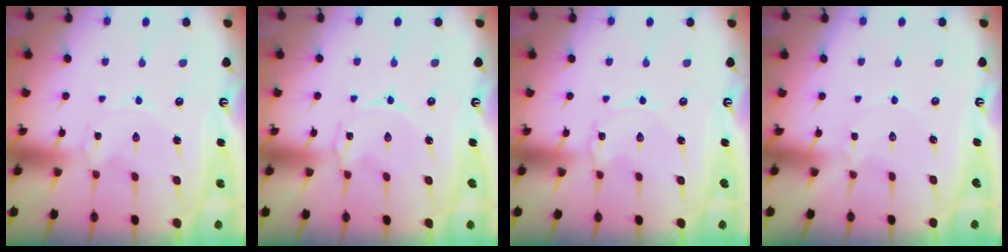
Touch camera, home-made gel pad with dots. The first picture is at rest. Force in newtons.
{"total": 1.5, "press": 1.5, "slide": 0.3}
{"total": 0.7, "press": 0.7, "slide": 0.1}
{"total": 1.7, "press": 1.7, "slide": 0.3}